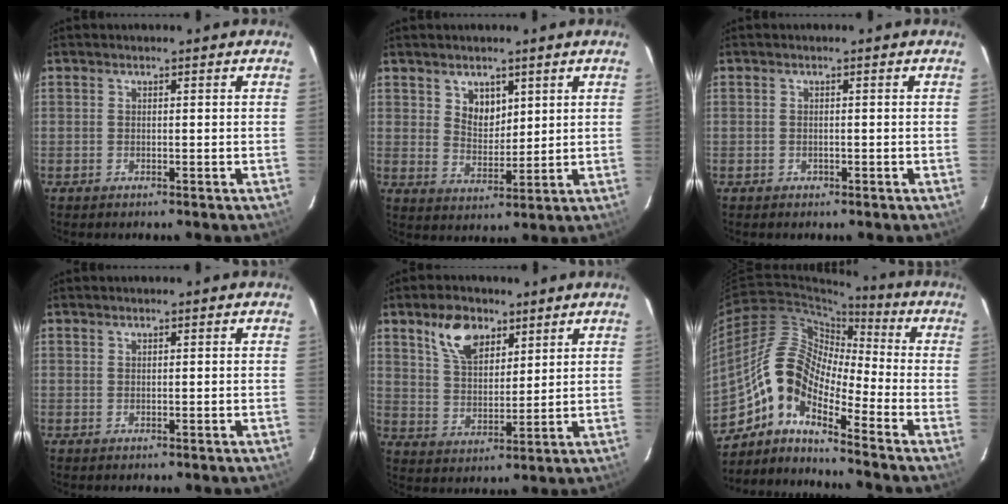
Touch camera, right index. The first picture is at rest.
{"total": 5.2, "force": [2.8, 3.7, 2.5], "torque": [-0.037, 0.002, 0.055]}
{"total": 0.9, "force": [-0.6, 0.7, 0.0], "torque": [0.001, 0.003, -0.007]}
{"total": 0.0}
{"total": 9.5, "force": [5.6, 5.3, 5.5], "torque": [-0.100, 0.017, 0.108]}
{"total": 11.6, "force": [-7.1, 4.1, 8.1], "torque": [-0.133, 0.014, -0.156]}